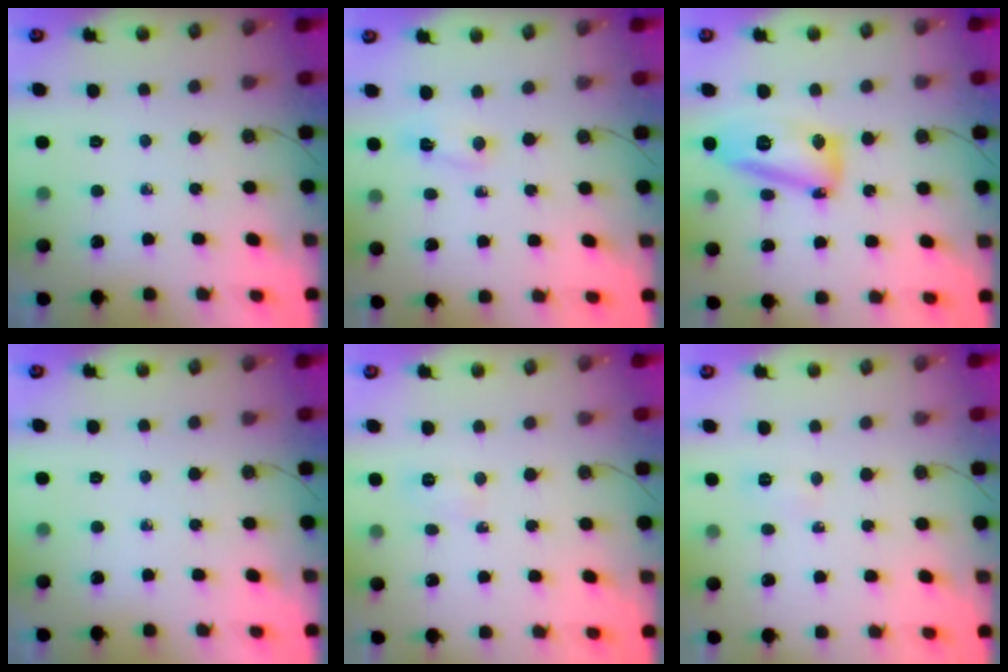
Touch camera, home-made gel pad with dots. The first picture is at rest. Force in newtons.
{"total": 2.1, "press": 2.1, "slide": 0.4}
{"total": 14.1, "press": 13.5, "slide": 4.1}
{"total": 0.0}
{"total": 3.5, "press": 3.4, "slide": 1.0}
{"total": 5.6, "press": 3.8, "slide": 4.1}